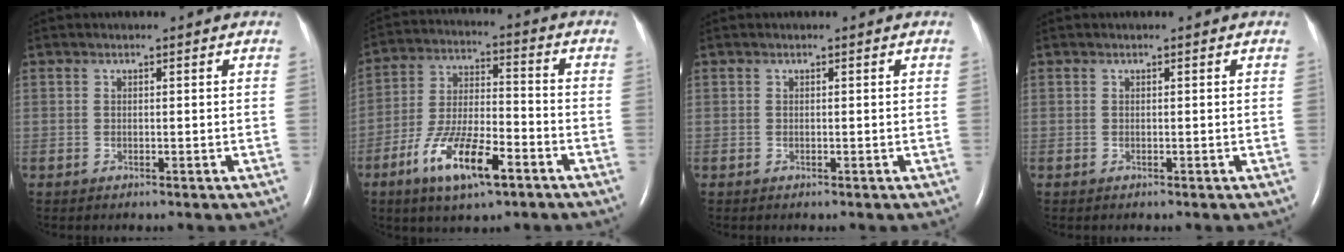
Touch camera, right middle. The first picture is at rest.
{"total": 12.3, "force": [-6.5, 3.3, 9.9], "torque": [-0.197, -0.003, -0.113]}
{"total": 0.0}
{"total": 0.0}